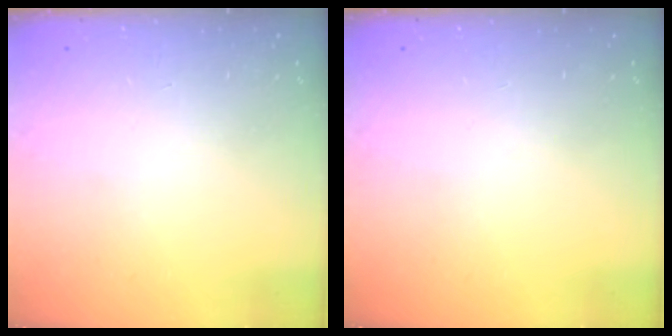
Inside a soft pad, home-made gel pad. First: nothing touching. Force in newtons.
{"total": 0.0}